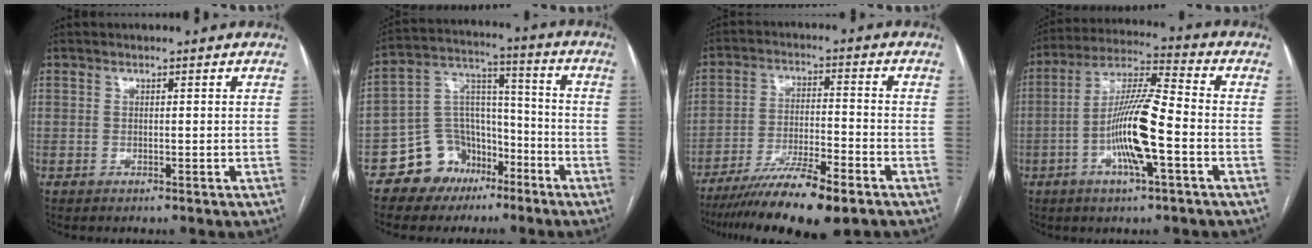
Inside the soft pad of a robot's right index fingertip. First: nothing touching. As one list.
[{"total": 11.4, "force": [-6.6, 8.8, 3.1], "torque": [-0.058, 0.060, -0.105]}, {"total": 13.3, "force": [-9.9, 1.1, 8.8], "torque": [-0.155, -0.029, -0.167]}, {"total": 12.7, "force": [-3.6, 1.3, 12.1], "torque": [-0.234, 0.005, -0.070]}]